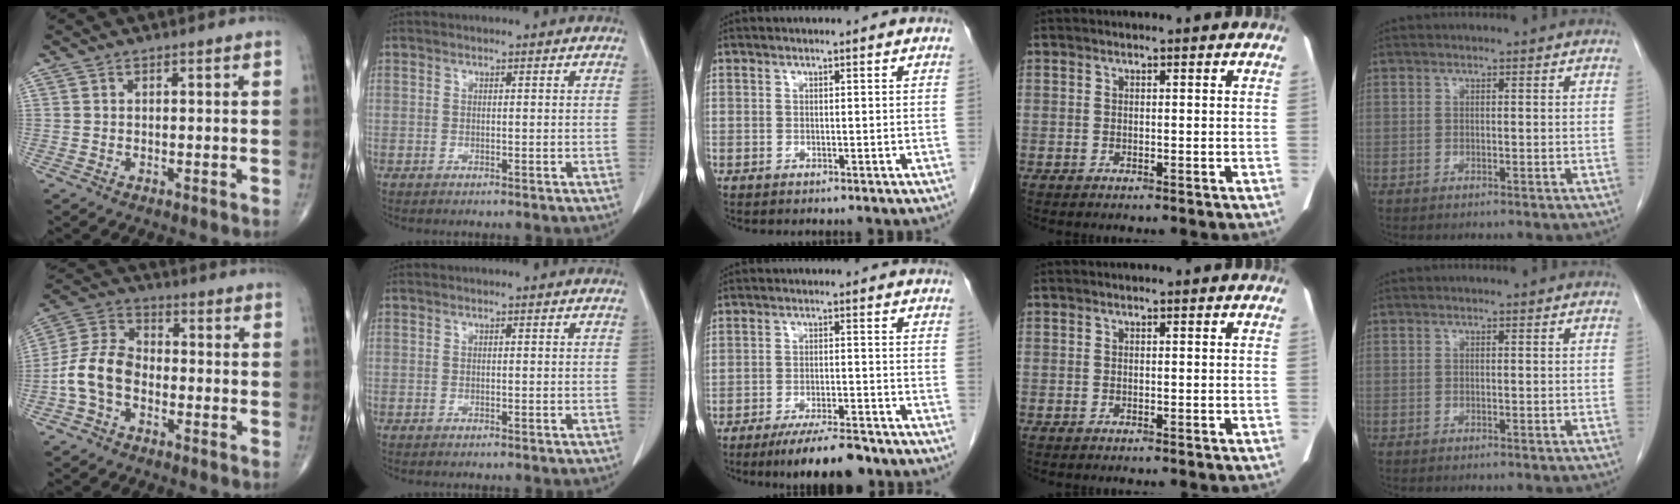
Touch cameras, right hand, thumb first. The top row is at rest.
{"thumb": {"total": 9.8, "force": [-3.0, 6.6, 6.6], "torque": [-0.125, 0.034, -0.069]}, "middle": {"total": 8.7, "force": [-6.9, 1.7, 5.0], "torque": [-0.073, -0.015, -0.112]}}